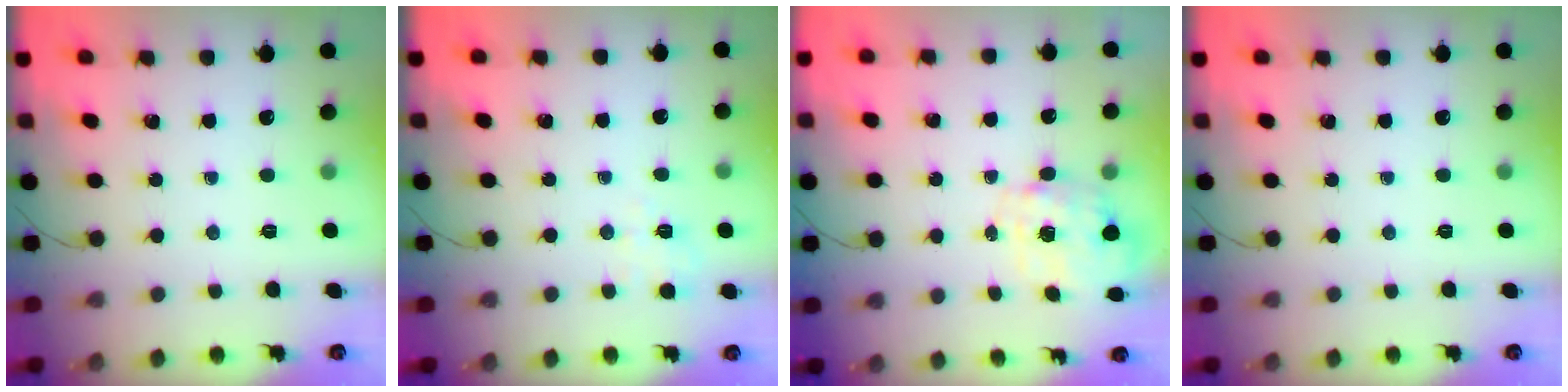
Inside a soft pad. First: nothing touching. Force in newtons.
{"total": 4.0, "press": 3.7, "slide": 1.5}
{"total": 2.8, "press": 2.6, "slide": 0.9}
{"total": 0.0}